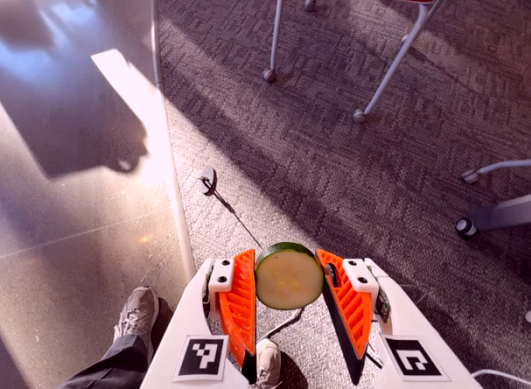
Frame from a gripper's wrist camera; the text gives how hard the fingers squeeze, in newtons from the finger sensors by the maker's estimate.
{"total": 8.0, "left": 7.9, "right": 8.1}